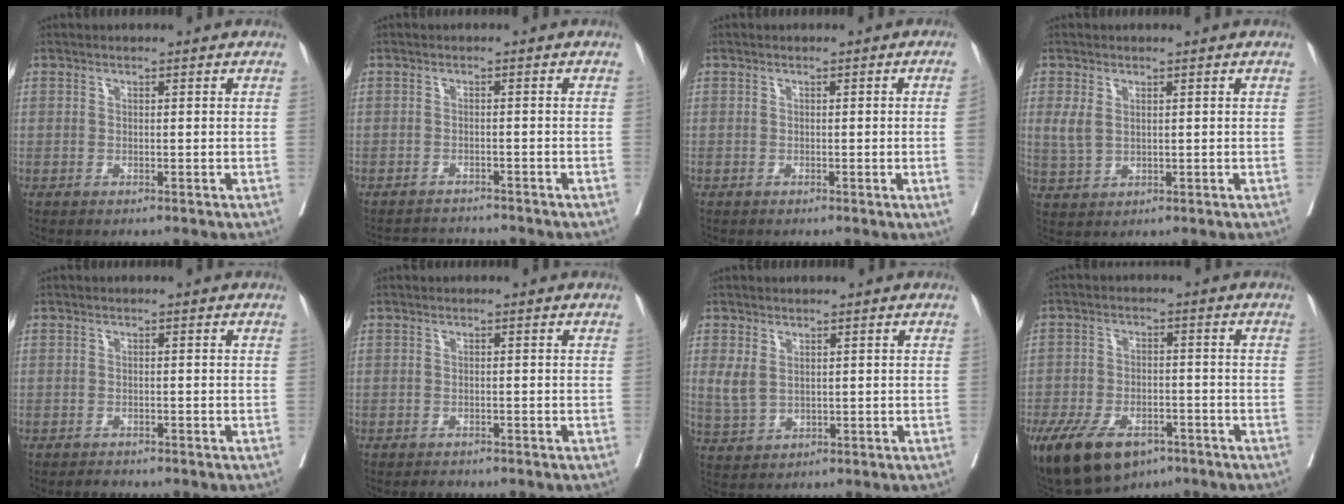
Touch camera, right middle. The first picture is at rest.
{"total": 3.8, "force": [-3.8, -0.6, -0.3], "torque": [0.008, -0.008, -0.062]}
{"total": 2.9, "force": [-0.3, -1.2, 2.6], "torque": [-0.038, -0.006, 0.000]}
{"total": 3.2, "force": [0.8, 1.9, 2.4], "torque": [-0.060, 0.002, 0.024]}
{"total": 1.2, "force": [-1.1, 0.4, 0.2], "torque": [-0.003, -0.001, -0.014]}
{"total": 1.3, "force": [-1.2, 0.5, 0.3], "torque": [-0.004, 0.000, -0.014]}
{"total": 3.2, "force": [1.0, 2.0, 2.3], "torque": [-0.058, 0.002, 0.030]}
{"total": 13.4, "force": [-8.5, 6.9, 7.7], "torque": [-0.156, -0.006, -0.138]}